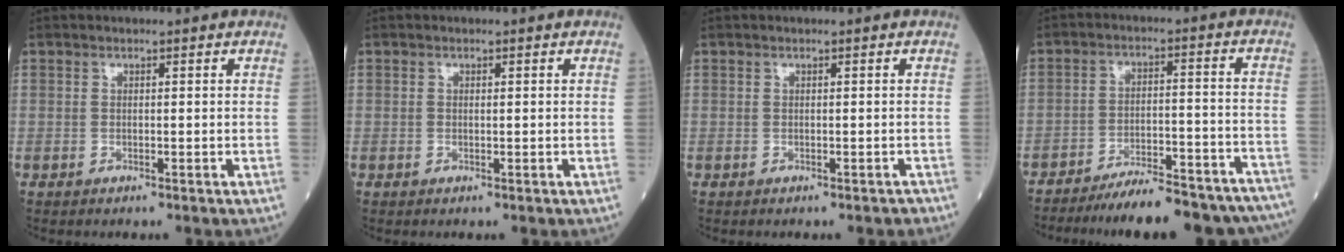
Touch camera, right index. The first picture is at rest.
{"total": 0.5, "force": [0.0, 0.2, 0.5], "torque": [-0.012, 0.000, 0.001]}
{"total": 1.0, "force": [-0.9, 0.4, 0.4], "torque": [-0.006, -0.001, -0.010]}
{"total": 20.3, "force": [-18.4, 3.1, 8.1], "torque": [-0.063, 0.012, -0.249]}